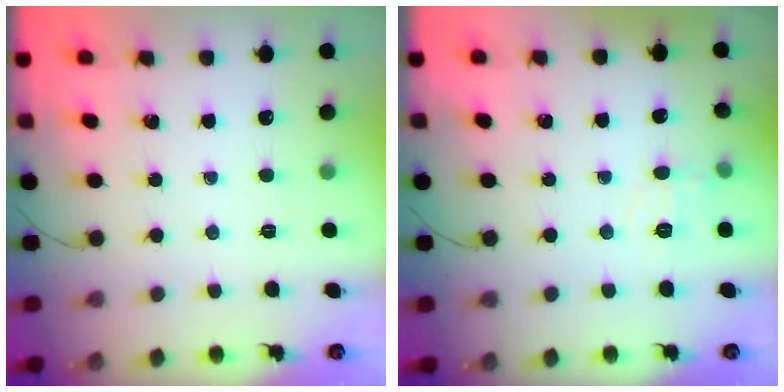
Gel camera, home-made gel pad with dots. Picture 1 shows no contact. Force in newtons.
{"total": 5.9, "press": 5.7, "slide": 1.5}